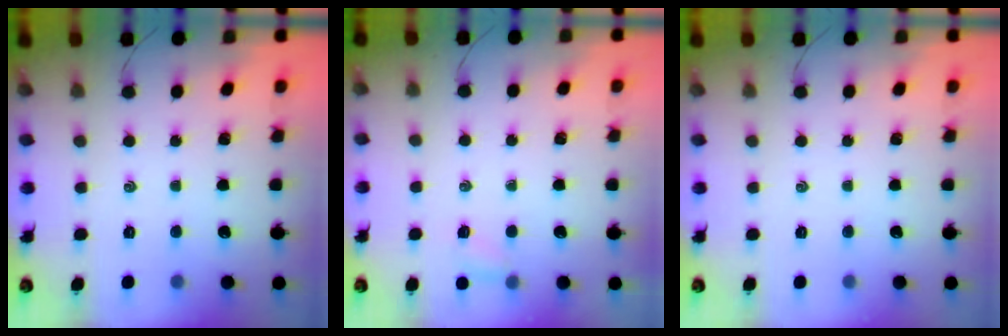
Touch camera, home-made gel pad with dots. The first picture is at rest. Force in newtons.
{"total": 2.5, "press": 2.3, "slide": 0.9}
{"total": 0.0}